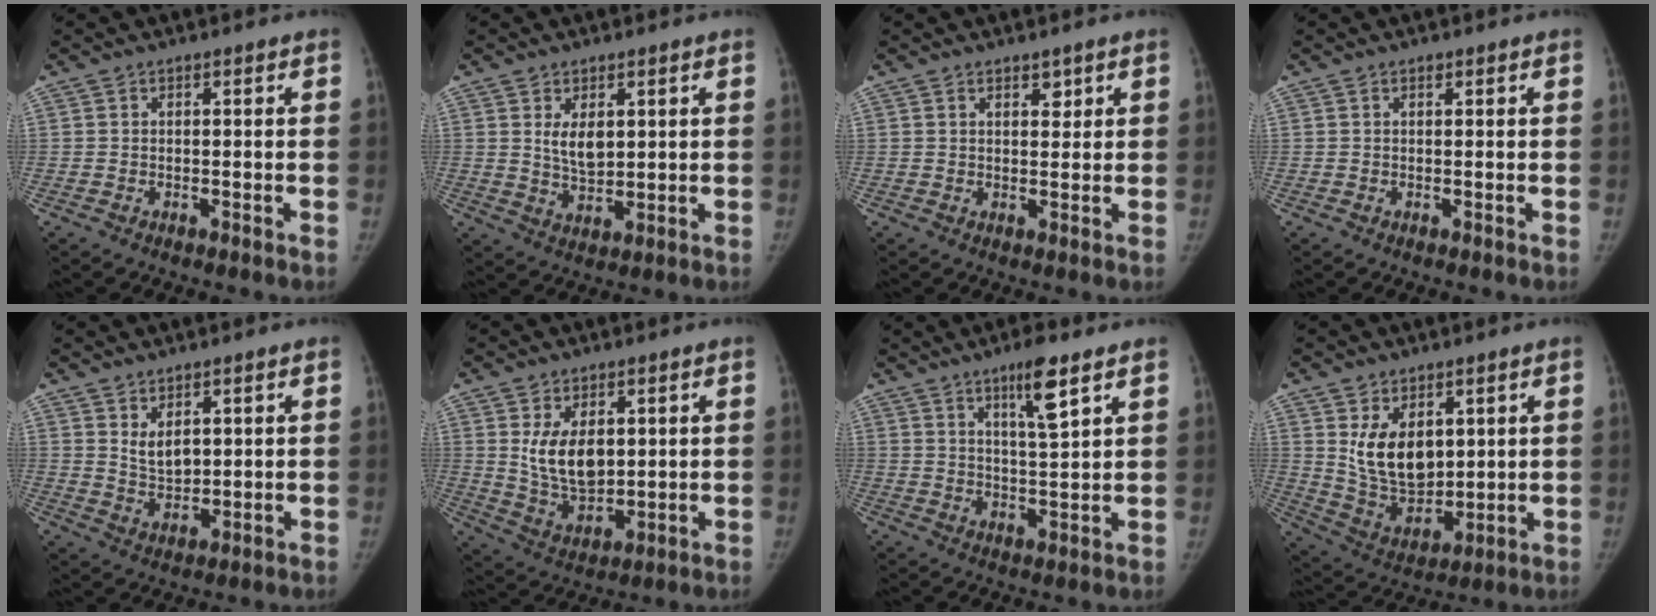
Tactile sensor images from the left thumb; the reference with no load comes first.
{"total": 5.6, "force": [1.8, 3.2, 4.3], "torque": [-0.059, -0.018, 0.039]}
{"total": 2.3, "force": [1.5, 1.3, 1.3], "torque": [-0.003, -0.009, 0.024]}
{"total": 0.6, "force": [0.4, 0.3, 0.4], "torque": [-0.006, -0.002, 0.007]}
{"total": 4.9, "force": [2.0, 2.8, 3.4], "torque": [-0.046, -0.021, 0.046]}
{"total": 10.1, "force": [2.4, 6.1, 7.7], "torque": [-0.112, -0.023, 0.062]}
{"total": 7.6, "force": [4.6, 1.0, 5.9], "torque": [-0.097, -0.029, 0.079]}
{"total": 12.6, "force": [3.9, 8.1, 8.8], "torque": [-0.114, -0.033, 0.094]}